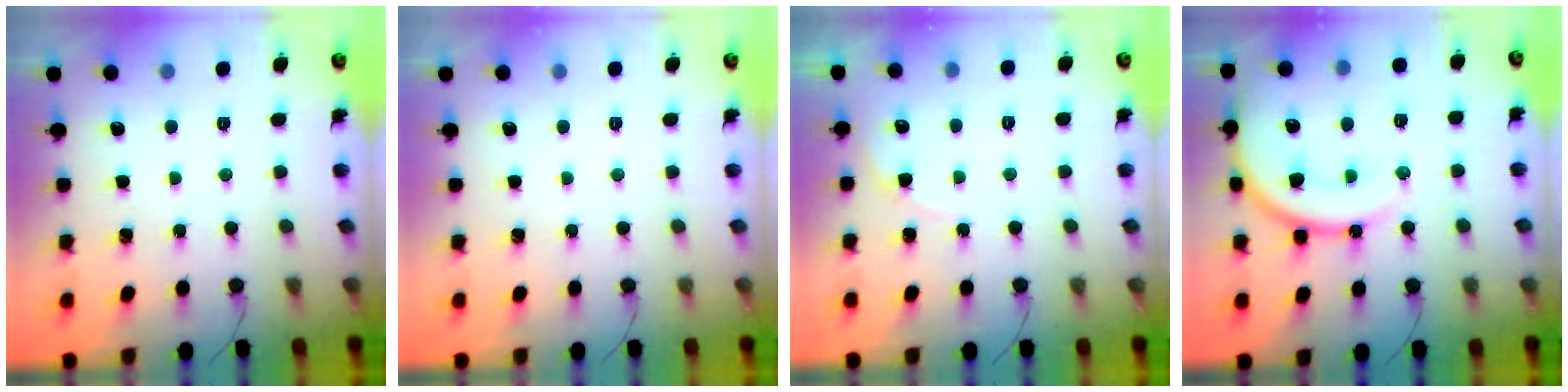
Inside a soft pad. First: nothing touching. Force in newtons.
{"total": 0.0}
{"total": 3.6, "press": 3.6, "slide": 0.5}
{"total": 17.4, "press": 17.3, "slide": 1.9}